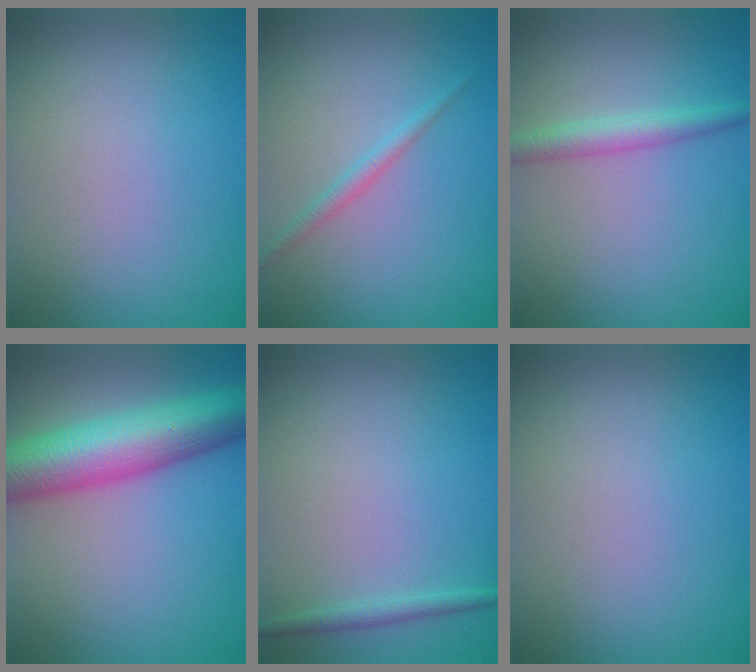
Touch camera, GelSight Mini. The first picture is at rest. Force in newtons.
{"total": 1.4, "press": 1.4, "slide": 0.0}
{"total": 2.7, "press": 2.7, "slide": 0.1}
{"total": 11.0, "press": 11.0, "slide": 0.3}
{"total": 1.3, "press": 1.3, "slide": 0.1}
{"total": 0.0}